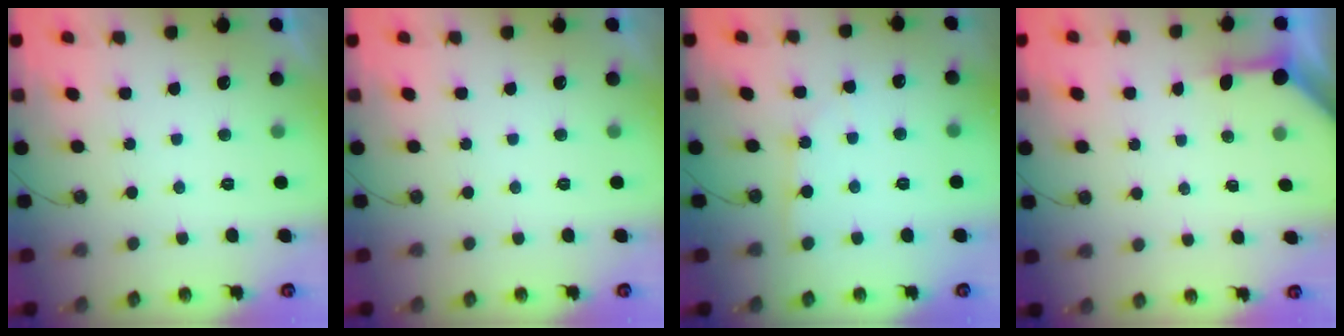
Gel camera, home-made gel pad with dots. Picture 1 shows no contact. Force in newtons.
{"total": 0.0}
{"total": 2.6, "press": 2.6, "slide": 0.3}
{"total": 3.1, "press": 3.1, "slide": 0.5}